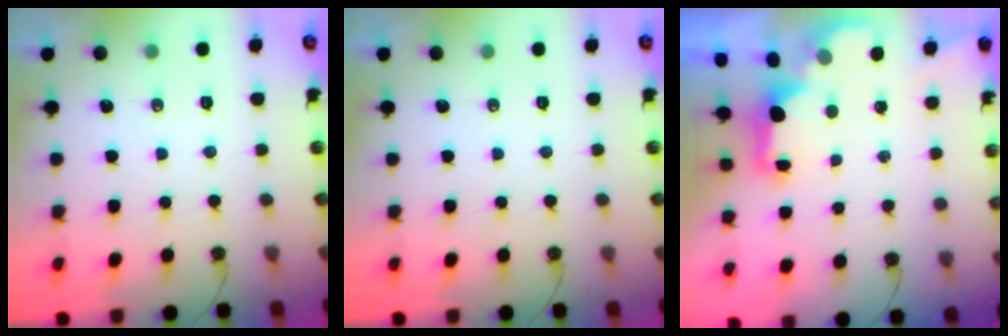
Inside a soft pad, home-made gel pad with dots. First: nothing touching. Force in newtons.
{"total": 0.0}
{"total": 2.4, "press": 2.2, "slide": 0.8}